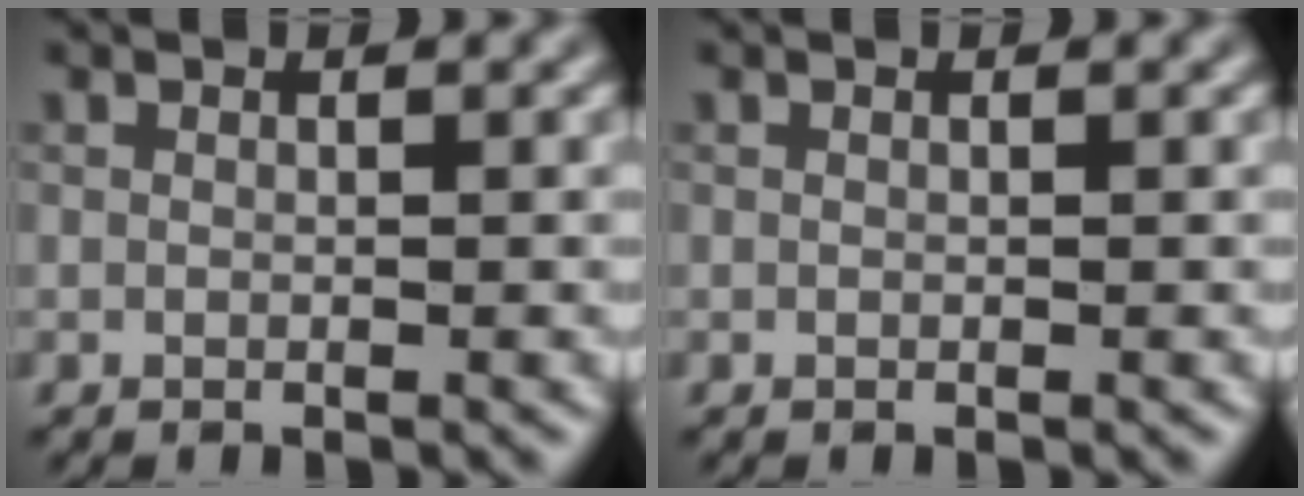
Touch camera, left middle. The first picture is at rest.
{"total": 0.0}